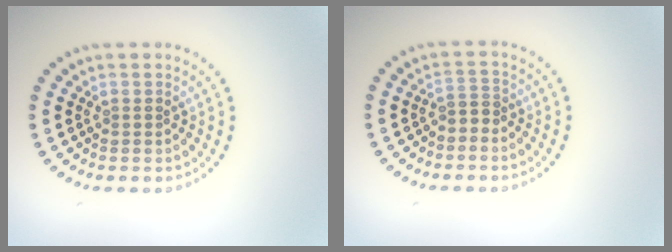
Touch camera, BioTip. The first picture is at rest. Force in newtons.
{"total": 1.3, "press": 1.0, "slide": 0.7}